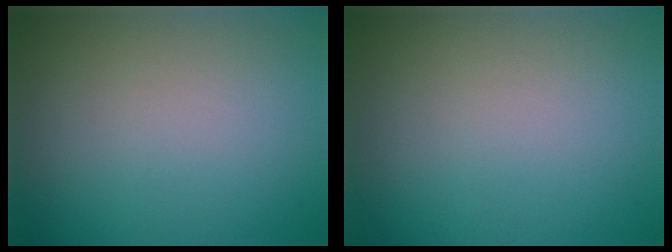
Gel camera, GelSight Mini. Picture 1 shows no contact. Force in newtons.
{"total": 0.0}